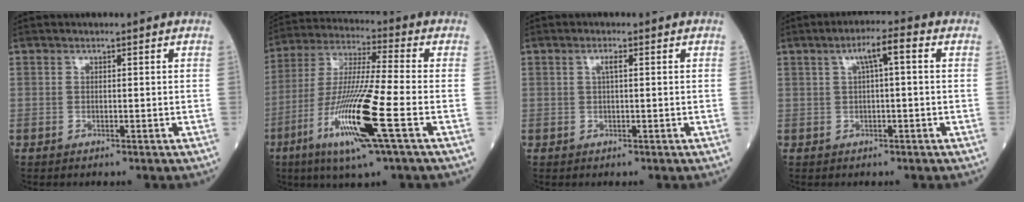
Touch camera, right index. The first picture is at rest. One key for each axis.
{"total": 16.3, "fx": -6.2, "fy": -0.2, "fz": 15.0, "tx": -0.308, "ty": -0.021, "tz": -0.118}
{"total": 1.3, "fx": 0.4, "fy": 0.2, "fz": 1.3, "tx": -0.024, "ty": 0.003, "tz": 0.005}
{"total": 4.4, "fx": 1.2, "fy": 0.5, "fz": 4.2, "tx": -0.074, "ty": 0.018, "tz": 0.019}